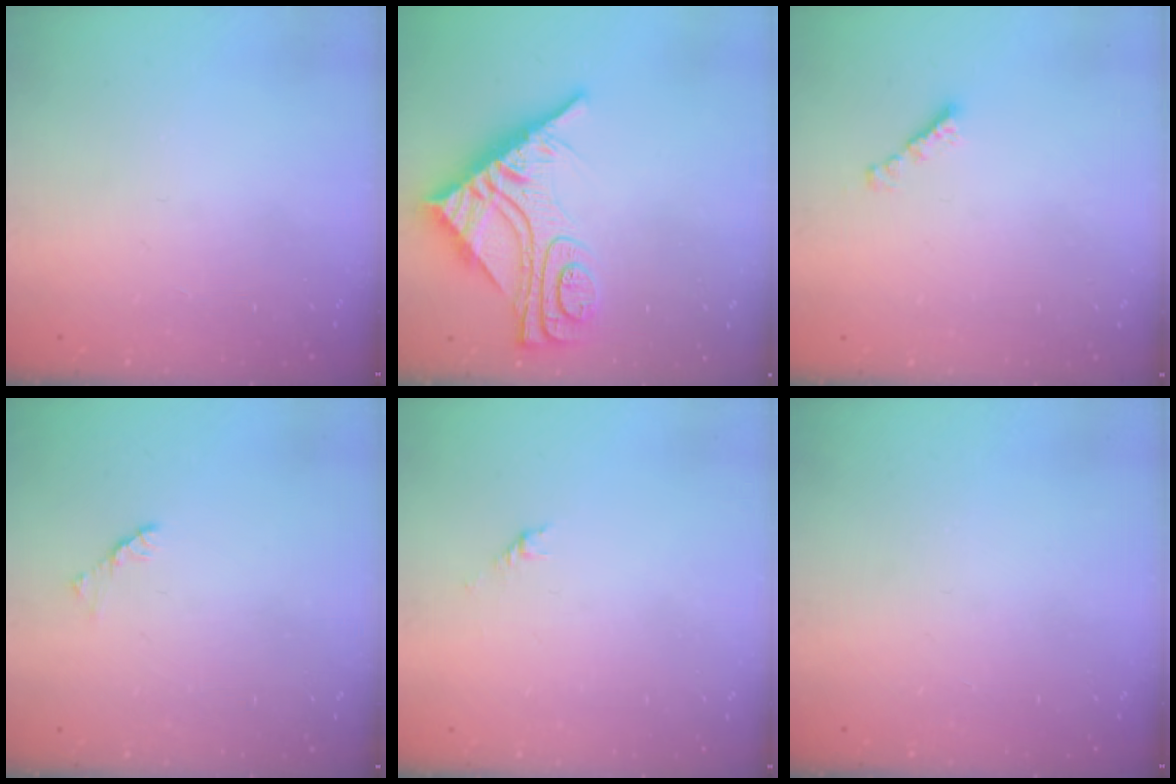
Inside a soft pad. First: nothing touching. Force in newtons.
{"total": 12.3, "press": 12.3, "slide": 1.1}
{"total": 2.3, "press": 2.2, "slide": 0.4}
{"total": 1.7, "press": 1.6, "slide": 0.4}
{"total": 1.5, "press": 1.4, "slide": 0.5}
{"total": 0.0}